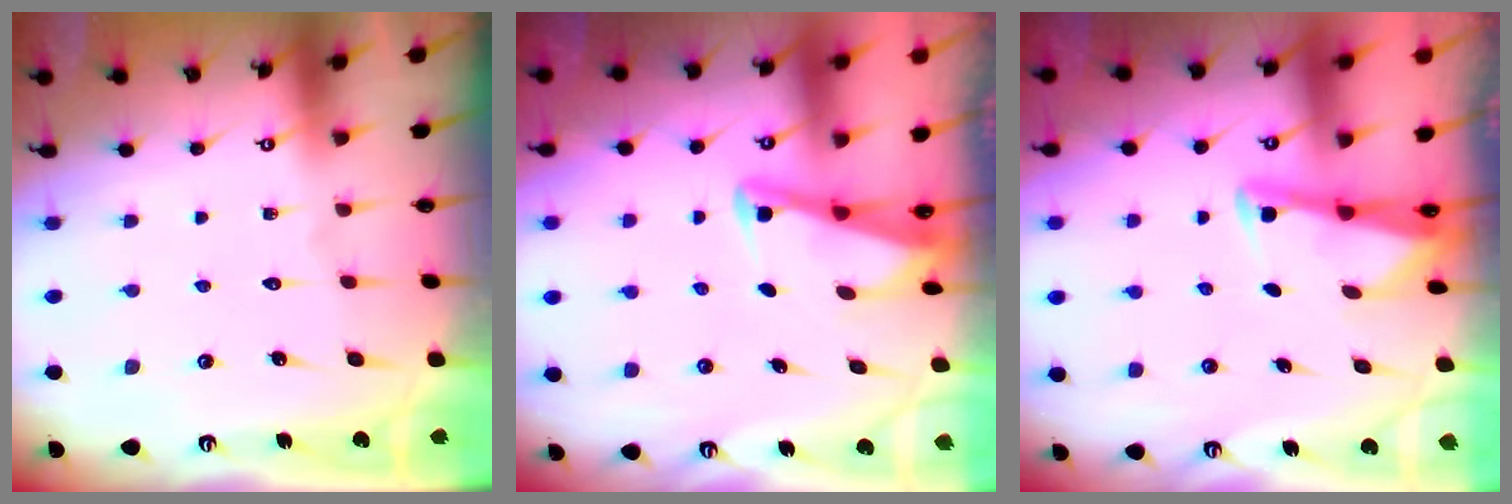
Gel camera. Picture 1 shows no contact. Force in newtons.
{"total": 2.9, "press": 2.8, "slide": 0.3}
{"total": 2.8, "press": 2.8, "slide": 0.2}